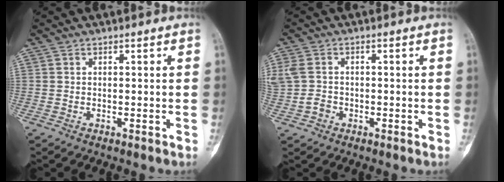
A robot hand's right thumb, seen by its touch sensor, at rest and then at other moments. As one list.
[{"total": 7.1, "force": [-0.4, 6.0, 3.6], "torque": [-0.105, 0.022, 0.001]}]